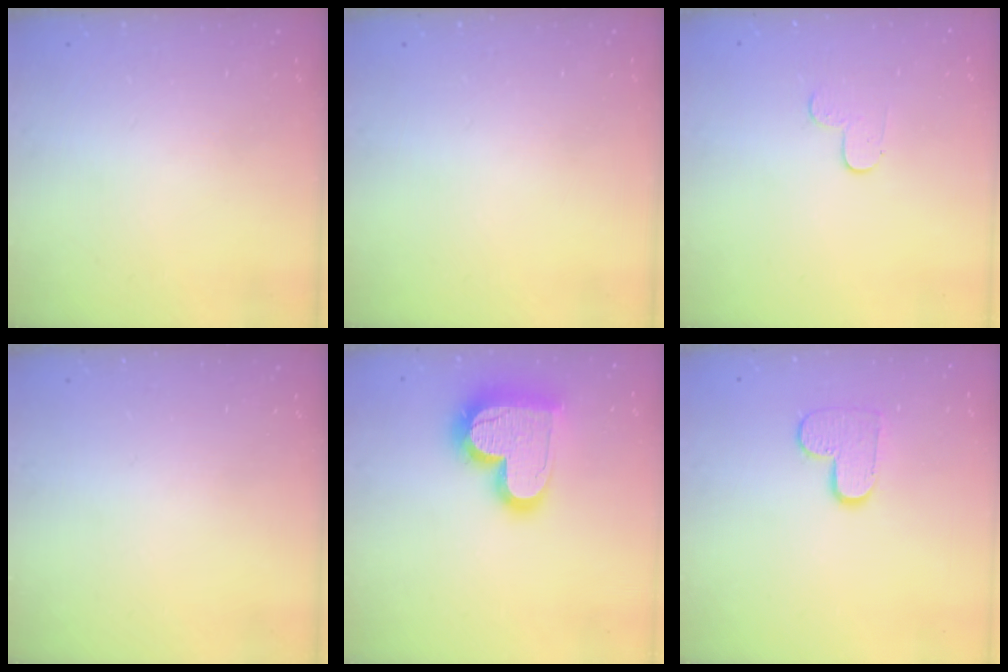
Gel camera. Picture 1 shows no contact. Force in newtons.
{"total": 0.0}
{"total": 3.7, "press": 3.7, "slide": 0.4}
{"total": 0.0}
{"total": 20.0, "press": 19.9, "slide": 1.4}
{"total": 8.3, "press": 8.2, "slide": 0.4}